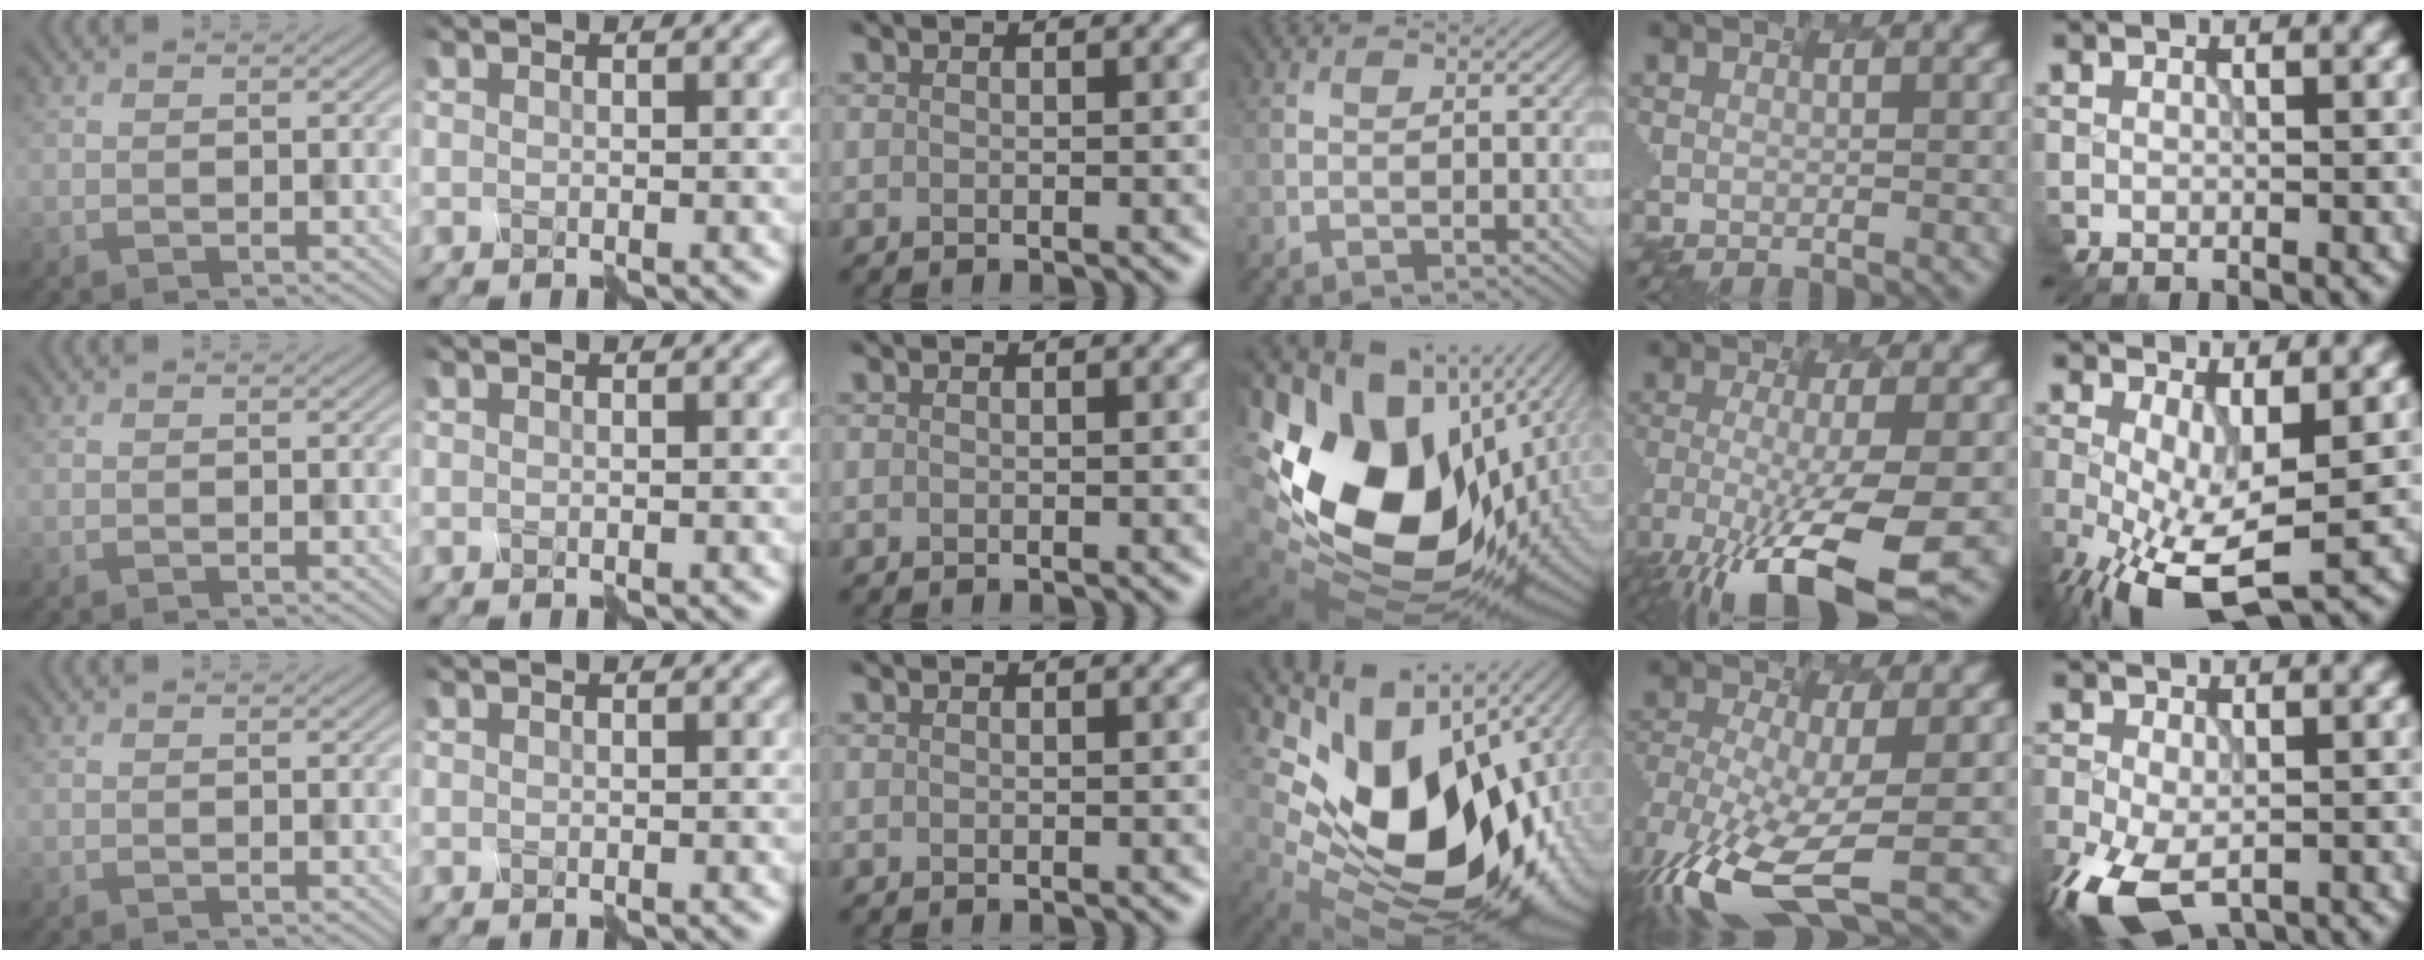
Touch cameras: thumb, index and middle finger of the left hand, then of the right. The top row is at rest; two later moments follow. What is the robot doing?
{"motion": "disassemble", "object": "markers"}